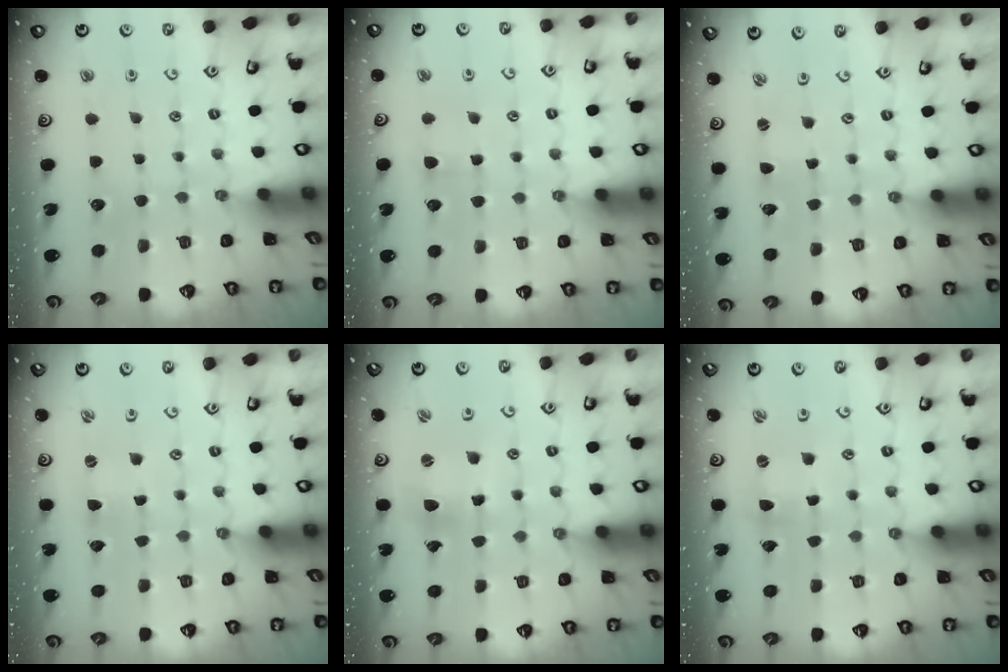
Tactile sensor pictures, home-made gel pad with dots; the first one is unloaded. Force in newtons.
{"total": 5.0, "press": 4.9, "slide": 0.5}
{"total": 0.9, "press": 0.9, "slide": 0.1}
{"total": 0.9, "press": 0.9, "slide": 0.1}
{"total": 6.7, "press": 6.6, "slide": 1.1}
{"total": 1.2, "press": 1.2, "slide": 0.3}